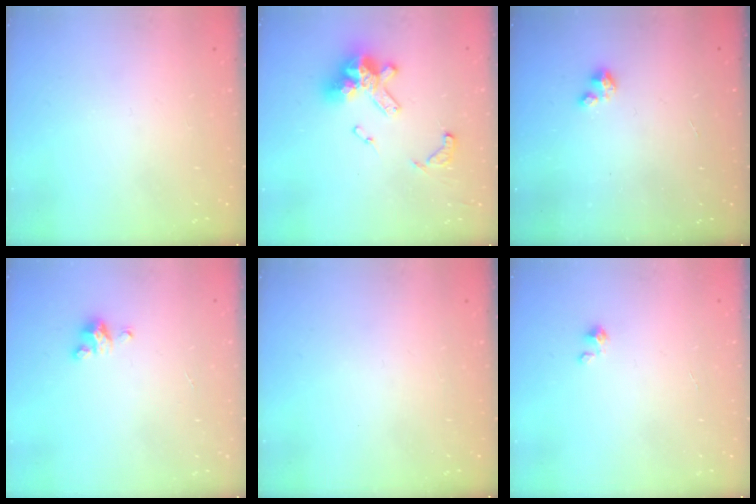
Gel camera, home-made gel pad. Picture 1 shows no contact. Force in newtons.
{"total": 14.3, "press": 14.2, "slide": 1.6}
{"total": 1.8, "press": 1.8, "slide": 0.2}
{"total": 3.0, "press": 3.0, "slide": 0.3}
{"total": 0.0}
{"total": 0.9, "press": 0.9, "slide": 0.1}